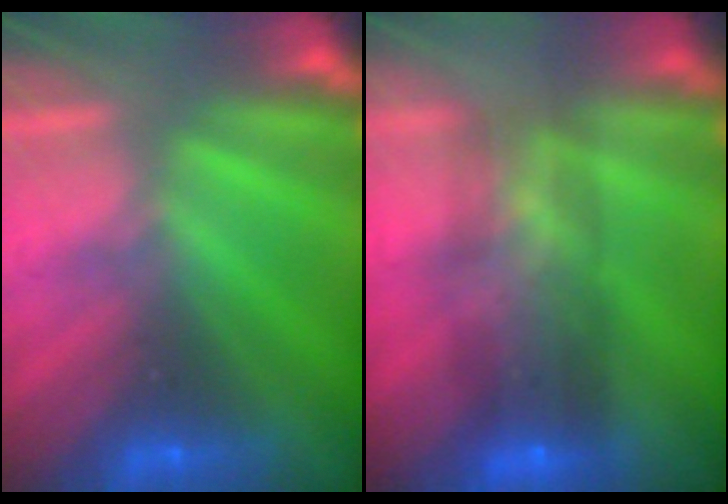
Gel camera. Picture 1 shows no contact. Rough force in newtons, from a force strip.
{"total": 7.0}